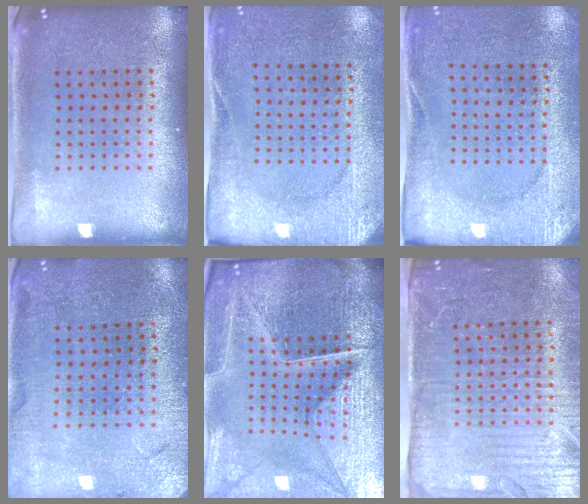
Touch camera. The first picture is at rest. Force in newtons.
{"total": 2.7, "press": 2.3, "slide": 1.3}
{"total": 2.6, "press": 2.4, "slide": 1.0}
{"total": 0.5, "press": 0.5, "slide": 0.2}
{"total": 6.3, "press": 5.7, "slide": 2.6}
{"total": 4.2, "press": 3.6, "slide": 2.1}